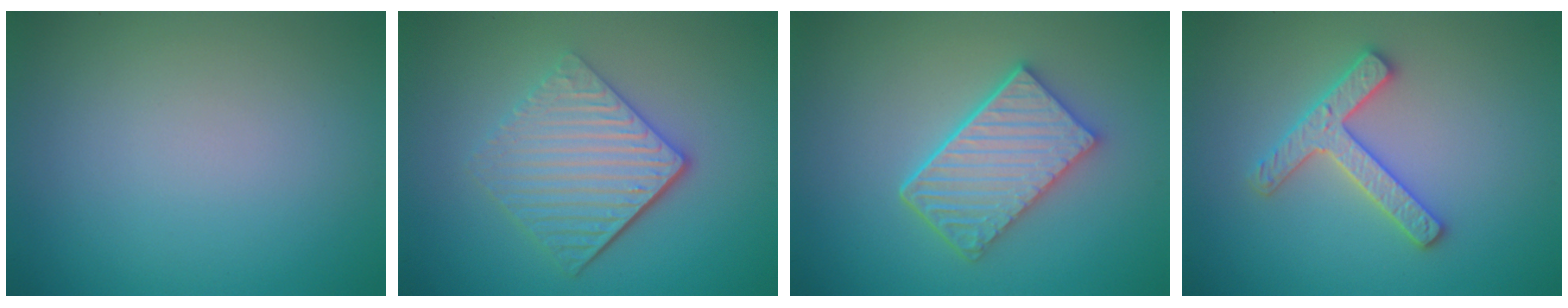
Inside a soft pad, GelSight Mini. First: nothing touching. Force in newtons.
{"total": 5.5, "press": 3.9, "slide": 3.8}
{"total": 5.3, "press": 4.3, "slide": 3.2}
{"total": 2.8, "press": 2.8, "slide": 0.6}